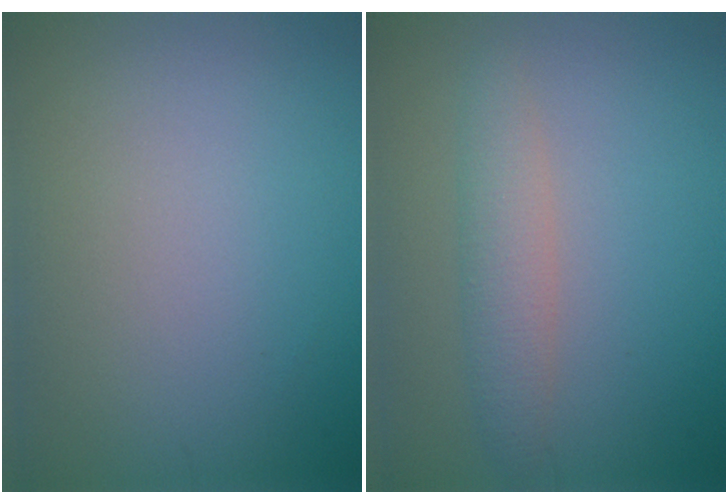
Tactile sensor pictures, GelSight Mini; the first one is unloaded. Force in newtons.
{"total": 2.5, "press": 2.5, "slide": 0.1}